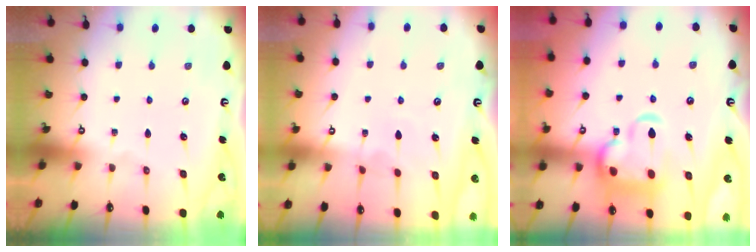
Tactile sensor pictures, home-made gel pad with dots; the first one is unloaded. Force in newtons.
{"total": 3.7, "press": 3.7, "slide": 0.1}
{"total": 7.9, "press": 7.8, "slide": 1.6}